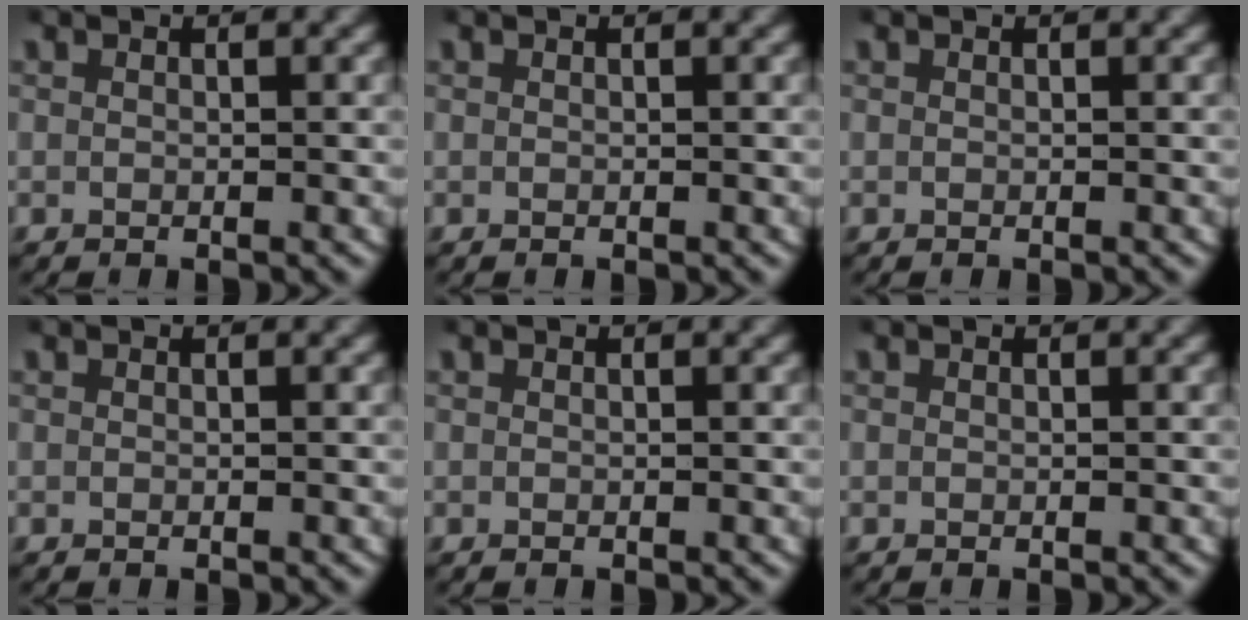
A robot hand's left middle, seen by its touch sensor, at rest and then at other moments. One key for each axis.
{"total": 0.0}
{"total": 0.0}
{"total": 0.0}
{"total": 0.0}
{"total": 0.0}